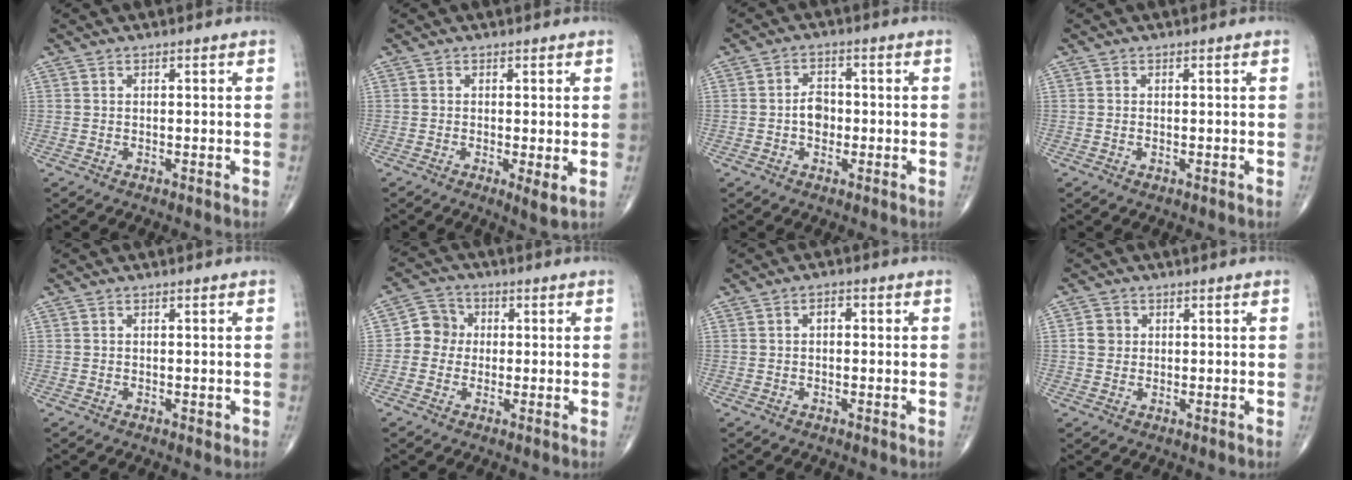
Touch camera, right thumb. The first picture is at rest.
{"total": 3.1, "force": [-0.4, 0.6, 3.0], "torque": [-0.055, -0.014, -0.010]}
{"total": 4.1, "force": [-0.6, 3.0, 2.7], "torque": [-0.031, 0.012, -0.017]}
{"total": 0.7, "force": [-0.2, 0.4, 0.5], "torque": [-0.013, 0.002, -0.002]}
{"total": 0.6, "force": [-0.1, 0.3, 0.5], "torque": [-0.007, -0.002, -0.002]}
{"total": 5.6, "force": [-0.1, 5.2, 2.0], "torque": [-0.007, 0.014, -0.015]}
{"total": 2.1, "force": [0.2, 1.3, 1.6], "torque": [-0.018, 0.009, -0.002]}
{"total": 2.9, "force": [0.4, 2.6, 1.0], "torque": [-0.004, 0.004, 0.005]}